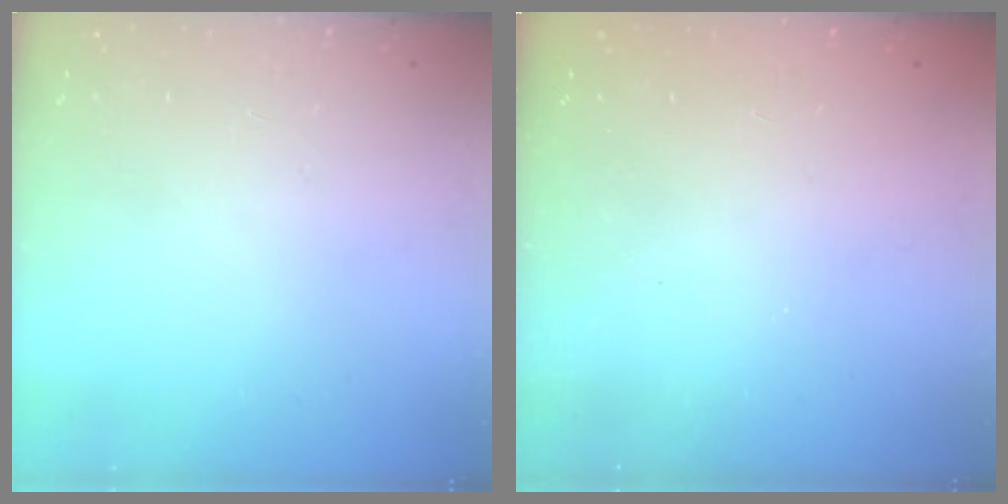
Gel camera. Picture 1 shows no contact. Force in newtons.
{"total": 2.1, "press": 2.0, "slide": 0.7}